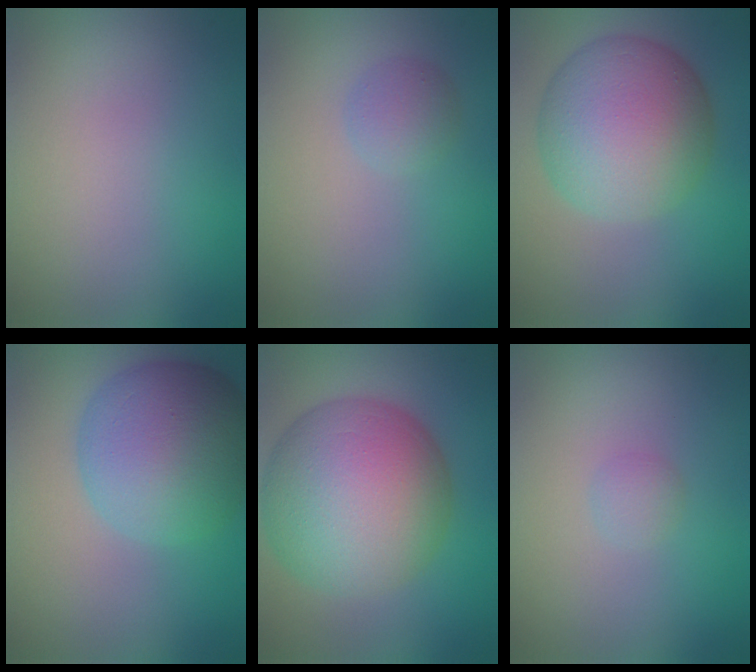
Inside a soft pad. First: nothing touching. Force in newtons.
{"total": 1.5, "press": 1.5, "slide": 0.0}
{"total": 9.3, "press": 9.3, "slide": 0.1}
{"total": 8.9, "press": 8.9, "slide": 0.2}
{"total": 13.3, "press": 13.3, "slide": 0.4}
{"total": 1.0, "press": 1.0, "slide": 0.0}